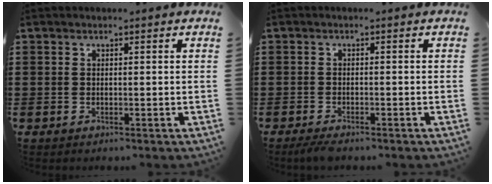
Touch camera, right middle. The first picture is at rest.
{"total": 1.6, "force": [-1.4, 0.2, 0.8], "torque": [-0.029, -0.005, -0.031]}